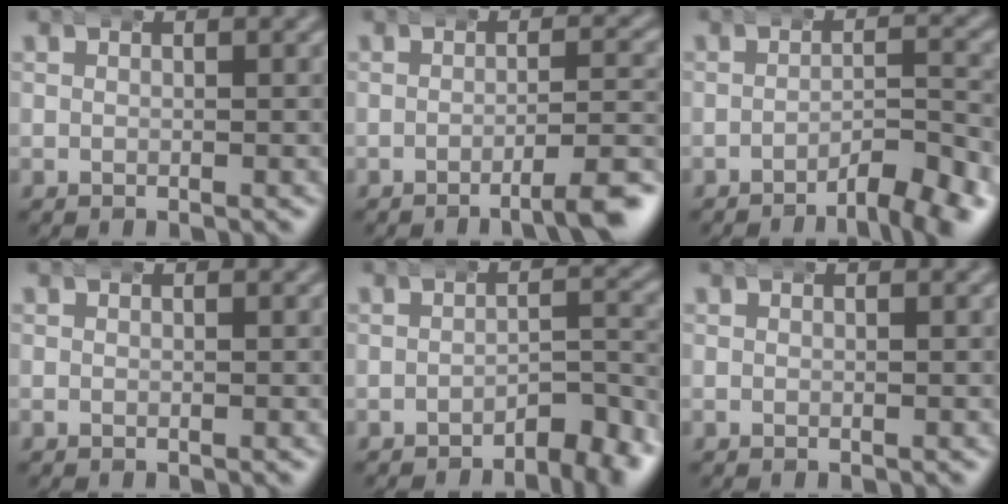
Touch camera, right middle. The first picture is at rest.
{"total": 3.8, "force": [-2.6, 0.2, 2.7], "torque": [-0.037, -0.001, -0.045]}
{"total": 4.3, "force": [-3.3, 0.6, 2.6], "torque": [-0.032, 0.000, -0.056]}
{"total": 0.0}
{"total": 3.9, "force": [-3.1, 0.8, 2.2], "torque": [-0.023, 0.001, -0.050]}
{"total": 0.0}